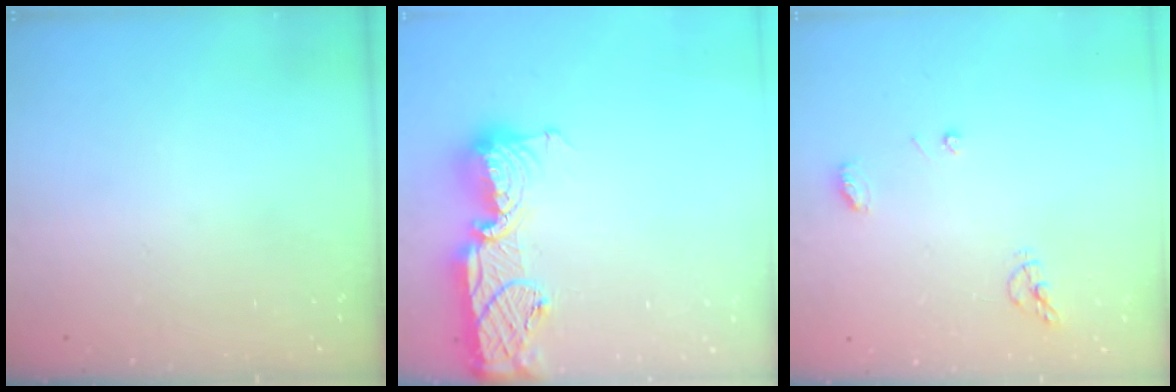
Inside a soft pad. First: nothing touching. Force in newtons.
{"total": 17.0, "press": 16.3, "slide": 4.7}
{"total": 6.3, "press": 6.3, "slide": 0.7}